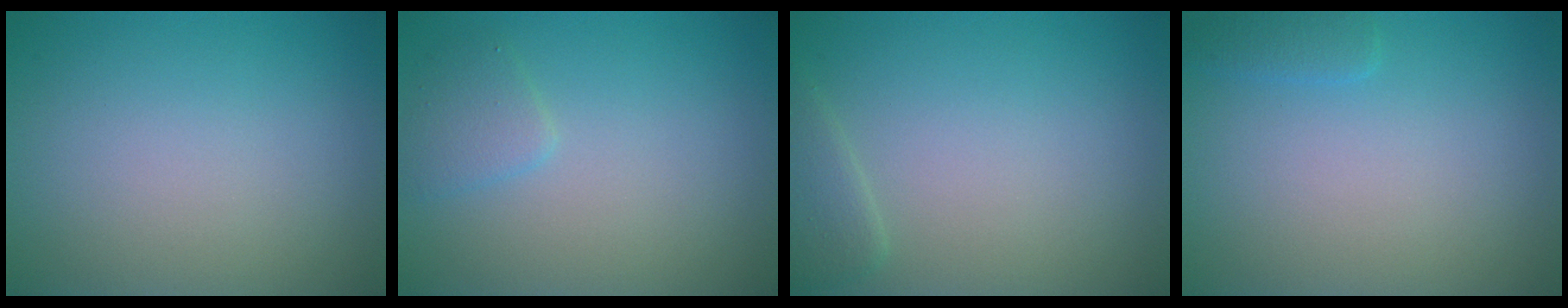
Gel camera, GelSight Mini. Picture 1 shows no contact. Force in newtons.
{"total": 1.6, "press": 1.6, "slide": 0.1}
{"total": 1.6, "press": 1.6, "slide": 0.1}
{"total": 1.0, "press": 1.0, "slide": 0.1}